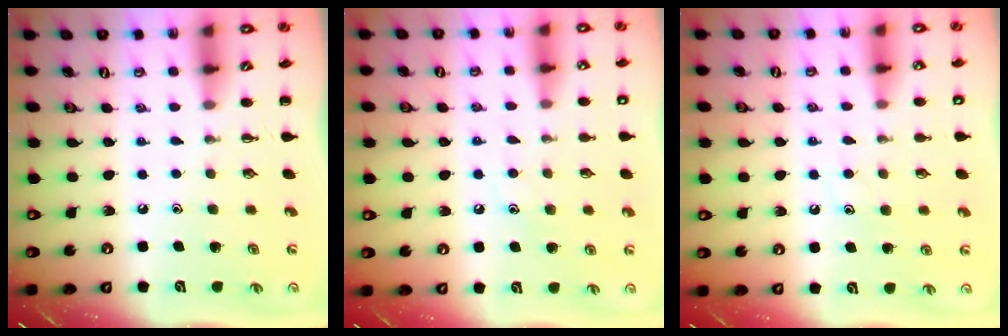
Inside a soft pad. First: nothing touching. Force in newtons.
{"total": 8.5, "press": 8.4, "slide": 1.7}
{"total": 7.6, "press": 7.5, "slide": 1.1}